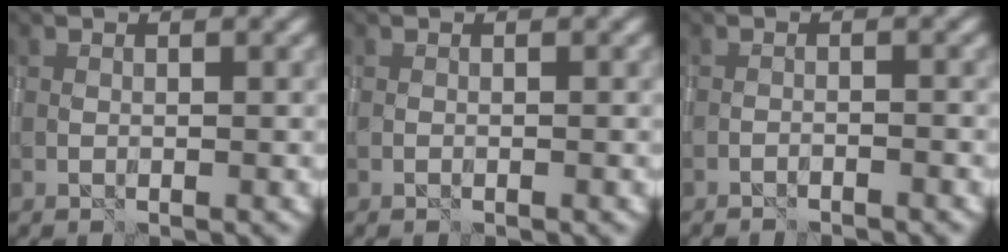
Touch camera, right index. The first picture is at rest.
{"total": 0.0}
{"total": 1.3, "force": [-1.2, 0.0, 0.4], "torque": [-0.011, 0.006, -0.024]}